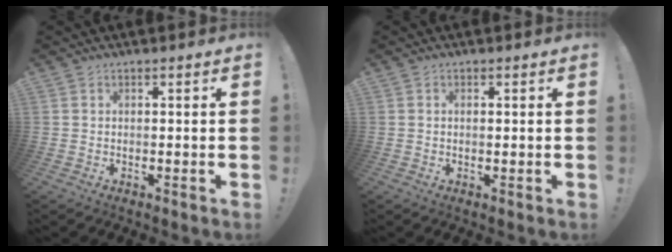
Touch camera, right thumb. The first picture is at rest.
{"total": 0.7, "force": [0.1, 0.2, 0.6], "torque": [-0.007, -0.001, 0.001]}